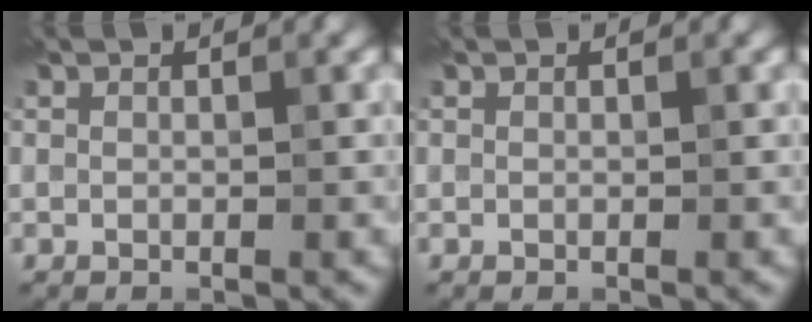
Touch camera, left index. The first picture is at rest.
{"total": 0.0}